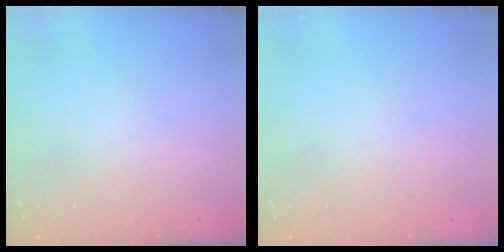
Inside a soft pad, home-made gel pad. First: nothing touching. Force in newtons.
{"total": 1.5, "press": 1.4, "slide": 0.2}